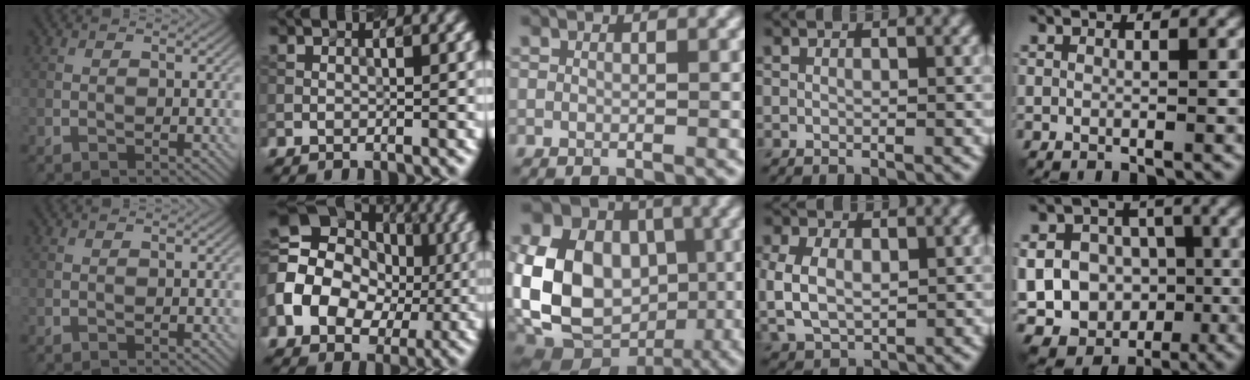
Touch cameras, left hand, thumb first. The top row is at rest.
{"index": {"total": 13.1, "force": [0.3, 10.6, 7.7], "torque": [-0.159, 0.005, -0.010]}, "middle": {"total": 14.8, "force": [-1.3, 11.6, 9.2], "torque": [-0.200, -0.002, -0.029]}, "ring": {"total": 5.2, "force": [0.1, 3.7, 3.6], "torque": [-0.083, -0.003, 0.007]}, "little": {"total": 19.5, "force": [-4.2, 18.0, 6.1], "torque": [-0.146, -0.013, -0.086]}}